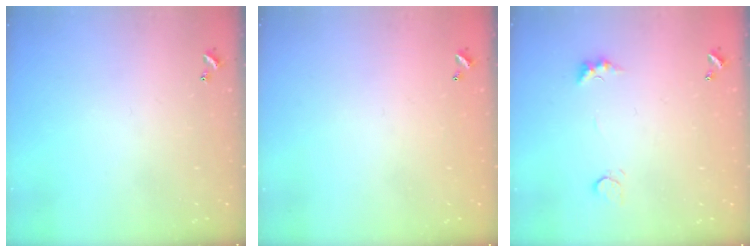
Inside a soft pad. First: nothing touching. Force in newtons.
{"total": 2.8, "press": 2.8, "slide": 0.1}
{"total": 3.8, "press": 3.8, "slide": 0.6}